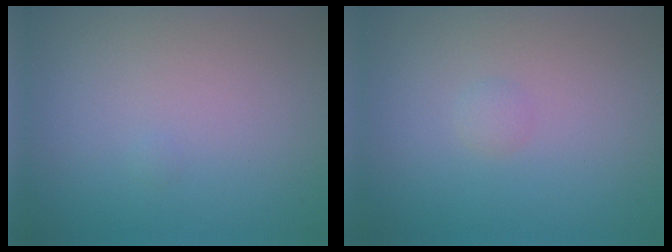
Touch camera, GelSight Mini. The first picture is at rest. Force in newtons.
{"total": 0.6, "press": 0.6, "slide": 0.0}